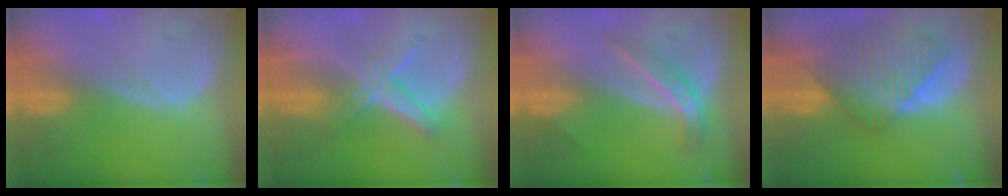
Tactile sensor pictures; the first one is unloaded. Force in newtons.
{"total": 5.8, "press": 5.4, "slide": 1.9}
{"total": 4.2, "press": 4.0, "slide": 1.1}
{"total": 9.5, "press": 8.4, "slide": 4.6}